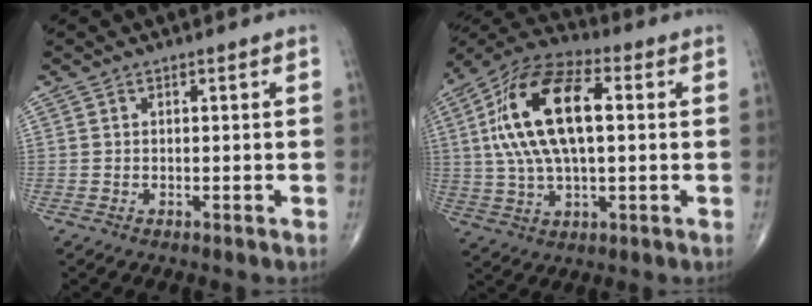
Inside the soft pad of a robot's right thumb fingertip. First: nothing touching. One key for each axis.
{"total": 19.5, "fx": 3.1, "fy": 9.2, "fz": 16.9, "tx": -0.323, "ty": 0.025, "tz": 0.051}